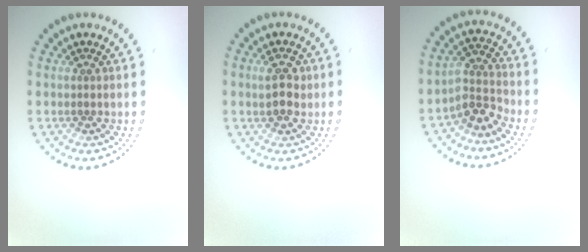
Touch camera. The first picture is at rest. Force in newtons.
{"total": 2.6, "press": 2.5, "slide": 0.4}
{"total": 2.9, "press": 2.1, "slide": 2.0}